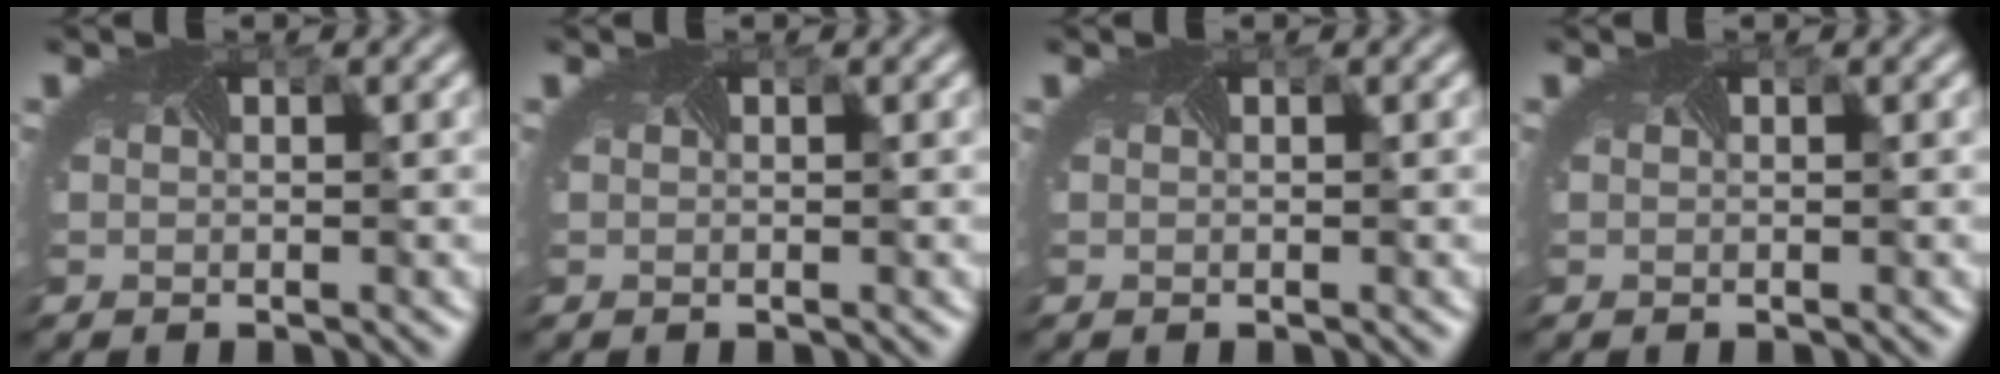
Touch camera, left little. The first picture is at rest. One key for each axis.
{"total": 0.0}
{"total": 0.0}
{"total": 0.0}